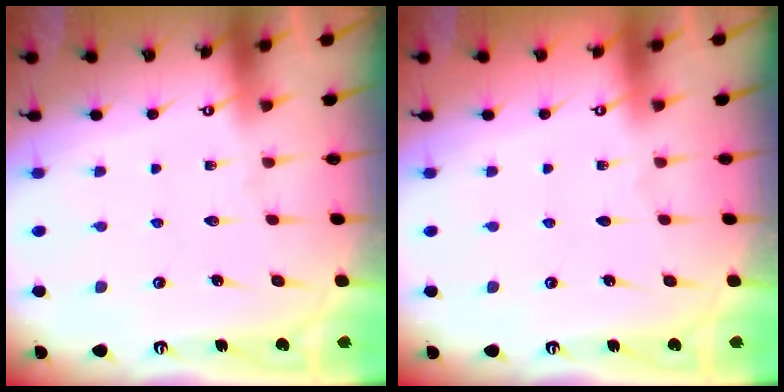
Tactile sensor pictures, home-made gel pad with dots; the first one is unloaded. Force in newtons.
{"total": 0.0}